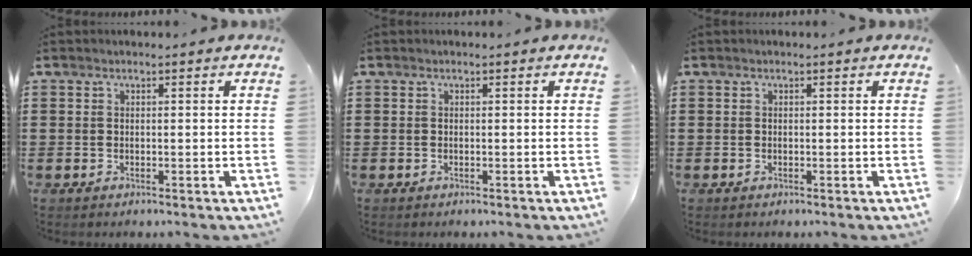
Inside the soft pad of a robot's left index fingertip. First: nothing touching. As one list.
[{"total": 0.0}, {"total": 0.0}]